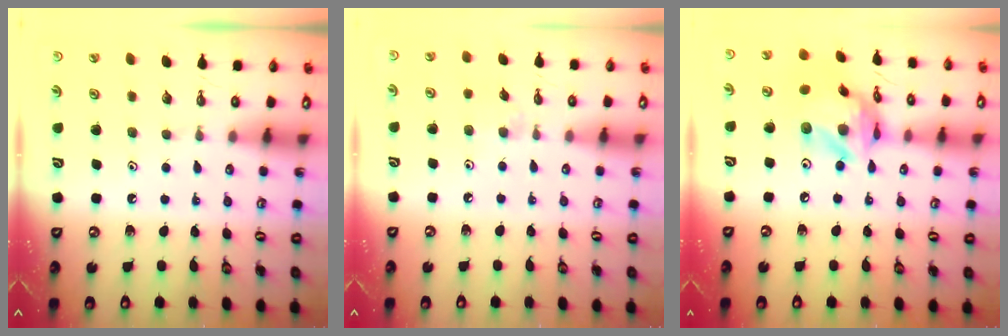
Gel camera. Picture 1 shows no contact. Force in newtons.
{"total": 3.1, "press": 3.1, "slide": 0.4}
{"total": 16.4, "press": 16.3, "slide": 1.7}